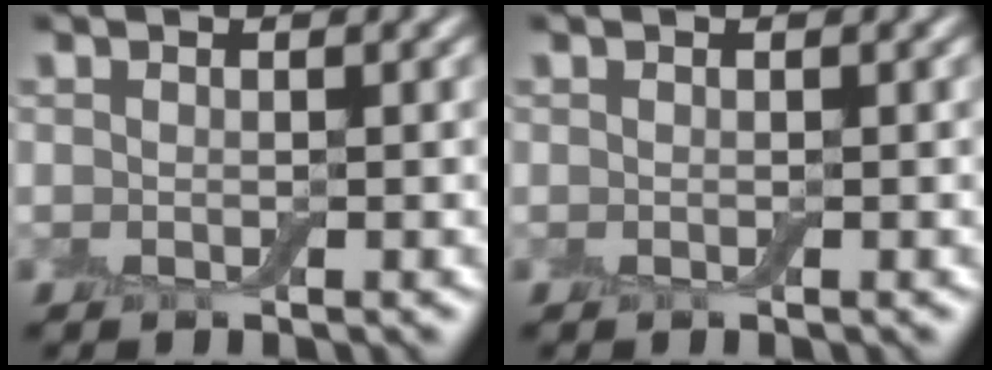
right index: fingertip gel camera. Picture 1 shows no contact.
{"total": 0.0}